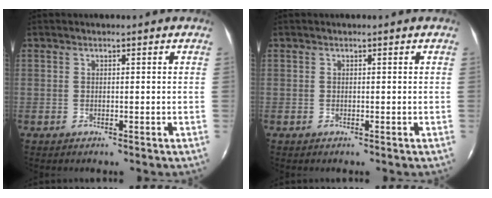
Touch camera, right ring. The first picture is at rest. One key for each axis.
{"total": 0.0}